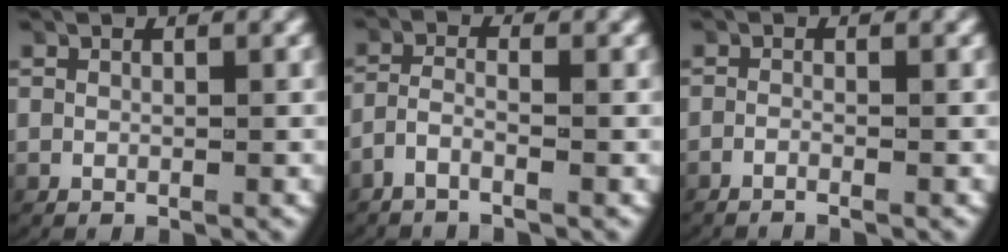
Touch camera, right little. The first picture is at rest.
{"total": 2.4, "force": [-1.8, 0.3, 1.6], "torque": [-0.043, -0.005, -0.032]}
{"total": 1.8, "force": [-1.7, 0.2, 0.7], "torque": [-0.026, -0.006, -0.029]}